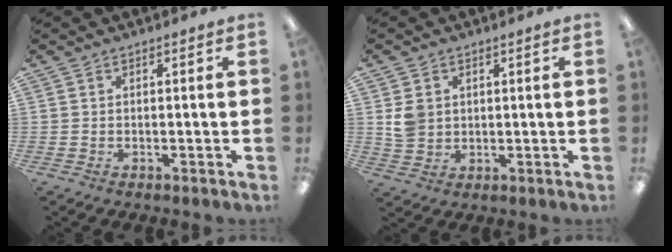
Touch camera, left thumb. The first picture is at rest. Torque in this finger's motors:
{"motor_torque": [0.74, 0.88, 0.75, -0.57, 0.05]}